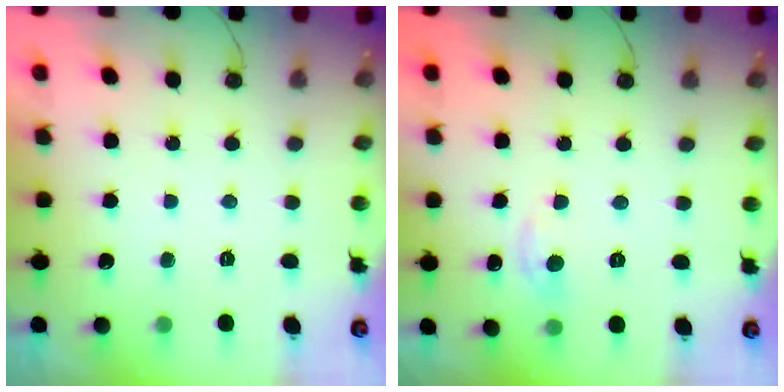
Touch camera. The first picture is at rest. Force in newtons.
{"total": 4.3, "press": 4.3, "slide": 0.6}